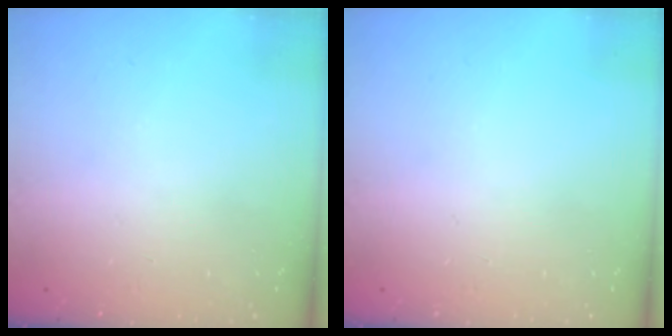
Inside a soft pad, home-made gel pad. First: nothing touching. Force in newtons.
{"total": 0.0}